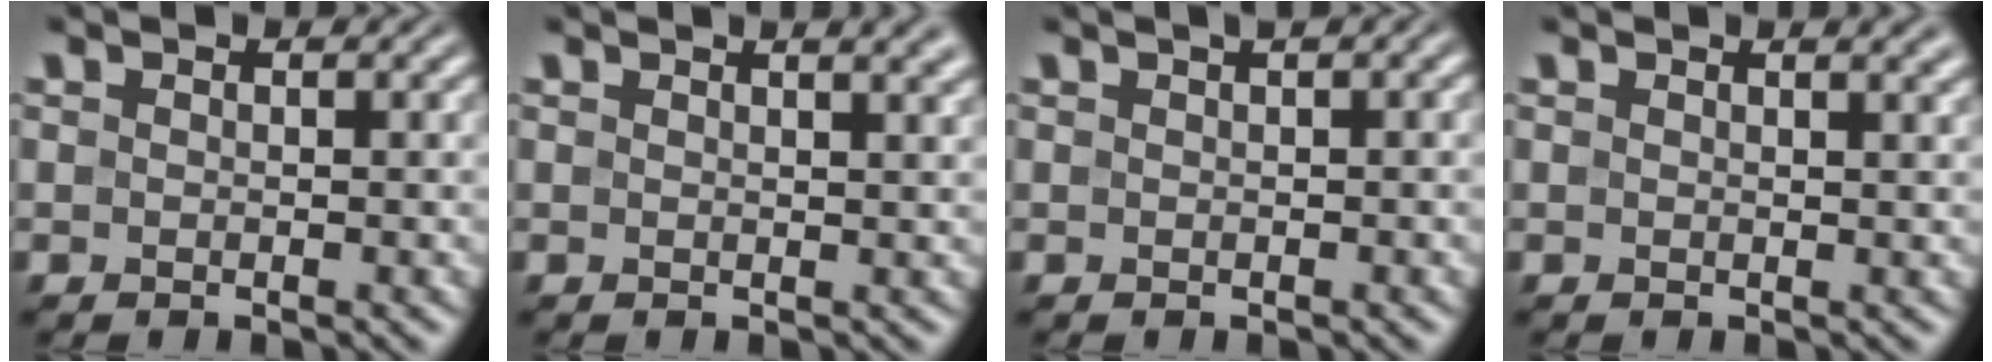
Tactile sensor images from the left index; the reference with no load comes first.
{"total": 3.6, "force": [2.3, 1.5, 2.4], "torque": [-0.003, 0.017, 0.003]}
{"total": 1.8, "force": [0.6, 0.6, 1.7], "torque": [-0.016, 0.007, 0.007]}
{"total": 1.8, "force": [1.3, 0.6, 1.0], "torque": [-0.004, 0.000, 0.009]}